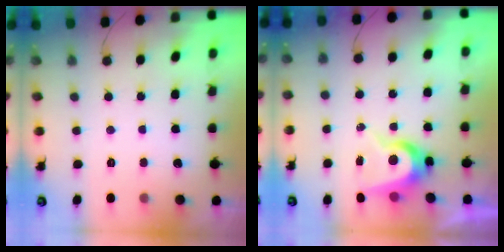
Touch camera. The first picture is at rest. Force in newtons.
{"total": 7.8, "press": 7.8, "slide": 0.3}